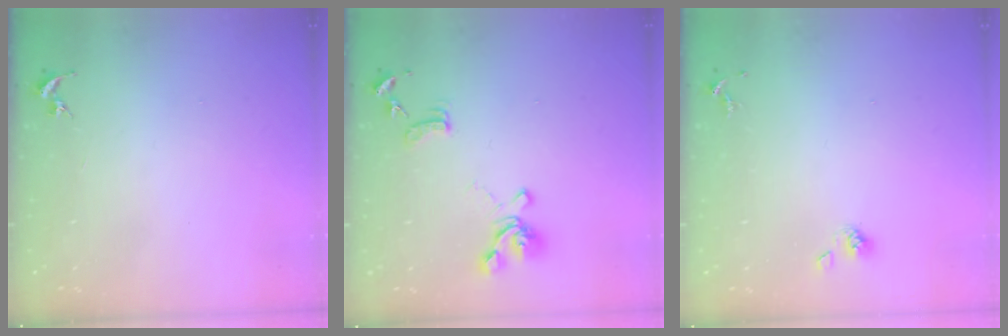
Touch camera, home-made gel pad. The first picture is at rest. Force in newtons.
{"total": 13.1, "press": 13.0, "slide": 1.2}
{"total": 4.6, "press": 4.1, "slide": 2.2}